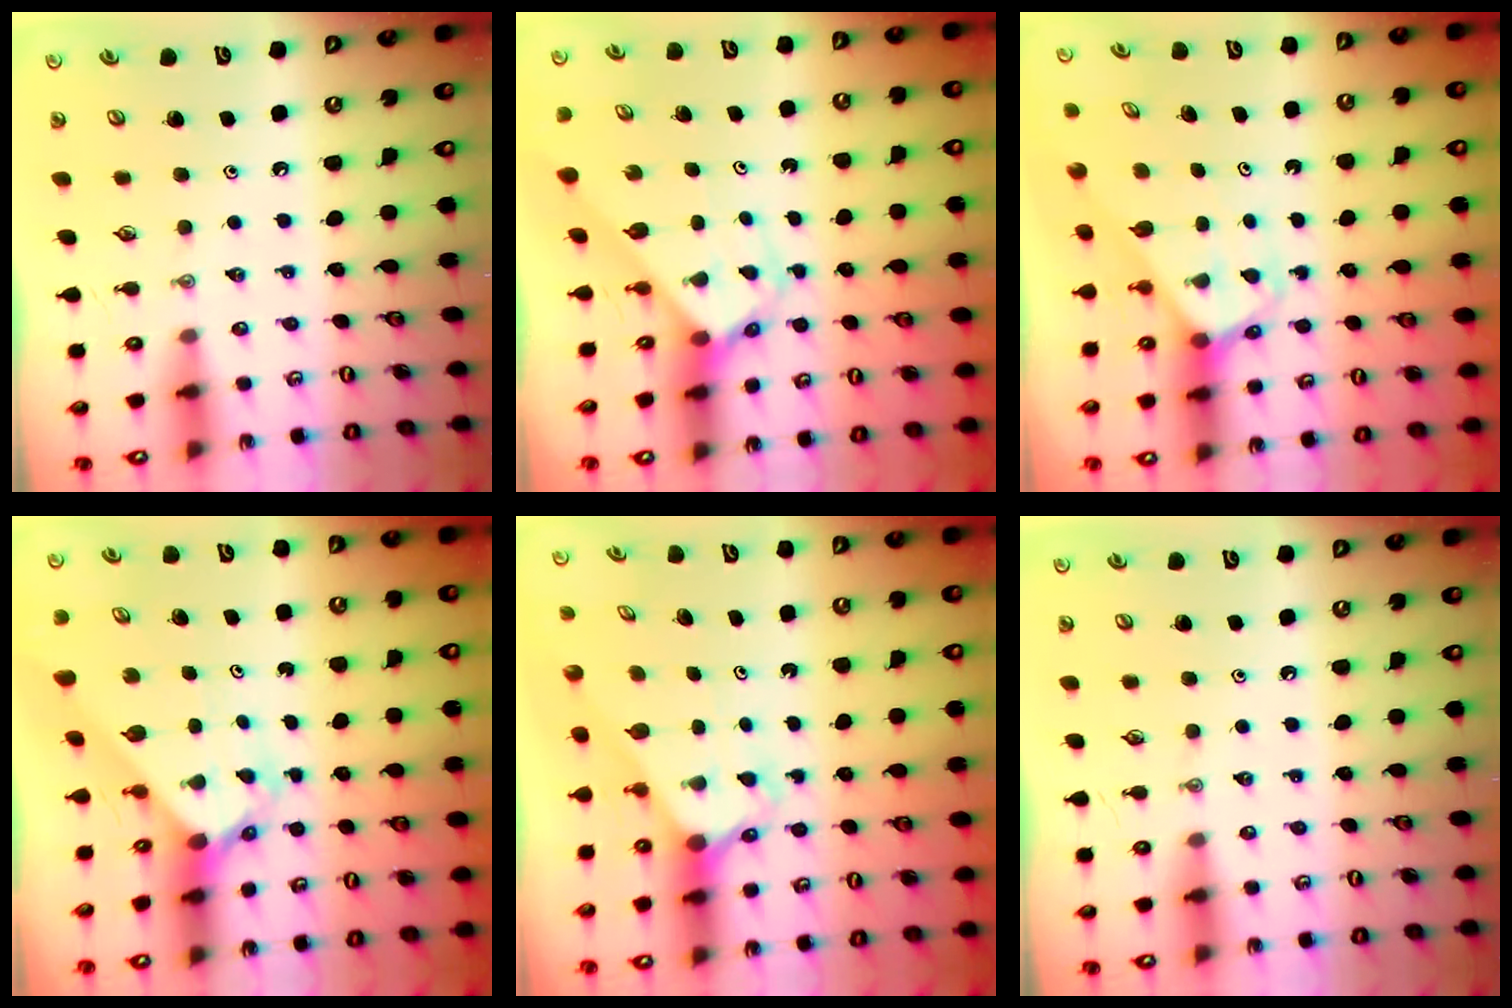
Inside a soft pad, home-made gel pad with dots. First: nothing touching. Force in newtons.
{"total": 2.7, "press": 2.7, "slide": 0.1}
{"total": 2.7, "press": 2.7, "slide": 0.2}
{"total": 2.4, "press": 2.4, "slide": 0.2}
{"total": 2.3, "press": 2.3, "slide": 0.2}
{"total": 0.0}